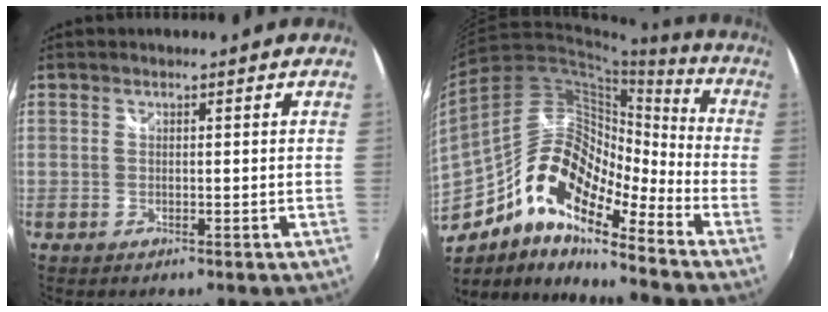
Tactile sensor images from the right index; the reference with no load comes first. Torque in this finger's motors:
{"motor_torque": [0.70, -0.63, 0.49, 0.07]}